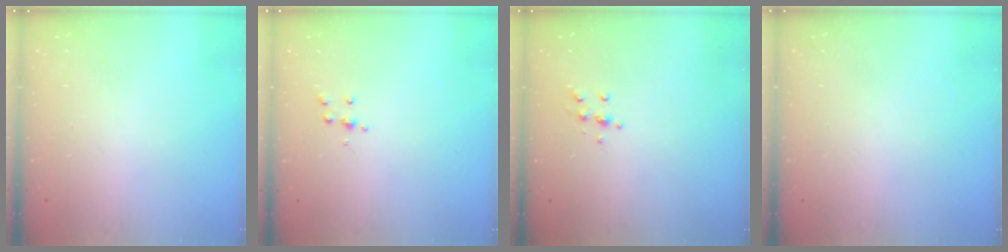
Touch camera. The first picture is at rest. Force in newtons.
{"total": 3.6, "press": 3.6, "slide": 0.3}
{"total": 5.4, "press": 5.3, "slide": 0.6}
{"total": 0.0}